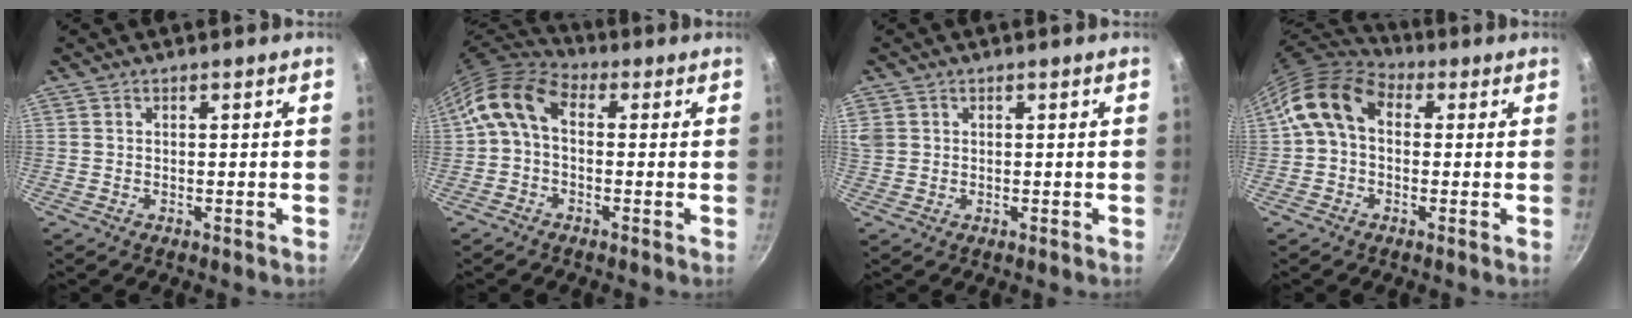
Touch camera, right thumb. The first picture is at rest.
{"total": 9.4, "force": [0.7, 6.3, 6.9], "torque": [-0.130, 0.029, -0.008]}
{"total": 3.8, "force": [1.1, 3.2, 1.7], "torque": [-0.029, 0.004, 0.027]}
{"total": 11.1, "force": [1.7, 8.1, 7.4], "torque": [-0.116, 0.024, 0.009]}